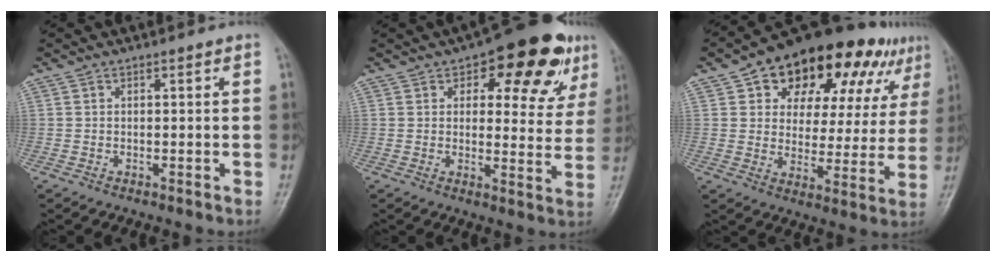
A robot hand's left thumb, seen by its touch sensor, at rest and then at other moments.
{"total": 16.3, "force": [8.1, 7.7, 11.9], "torque": [-0.099, -0.017, 0.101]}
{"total": 24.3, "force": [12.9, 12.8, 16.2], "torque": [-0.185, 0.004, 0.190]}